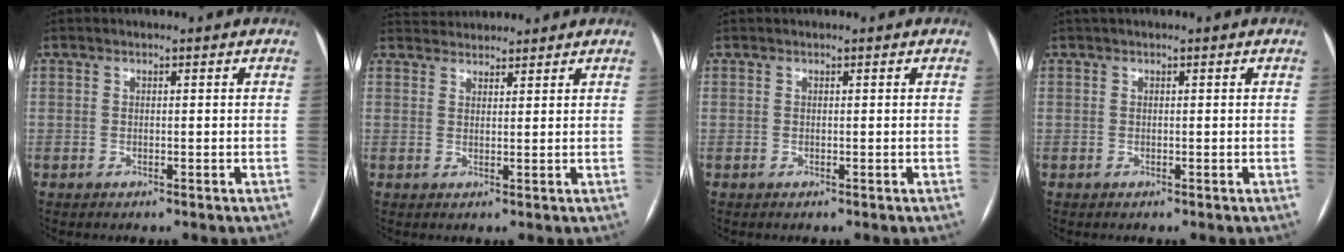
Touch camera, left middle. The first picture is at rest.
{"total": 4.6, "force": [4.5, 1.1, 0.4], "torque": [-0.008, 0.033, 0.073]}
{"total": 0.0}
{"total": 0.9, "force": [0.7, 0.1, 0.6], "torque": [-0.009, 0.023, 0.013]}